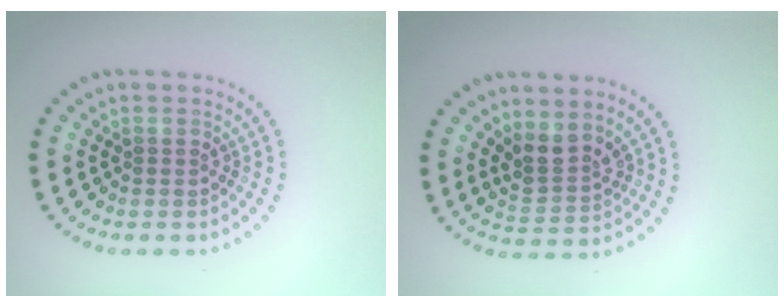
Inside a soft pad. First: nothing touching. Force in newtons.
{"total": 2.8, "press": 2.1, "slide": 1.8}